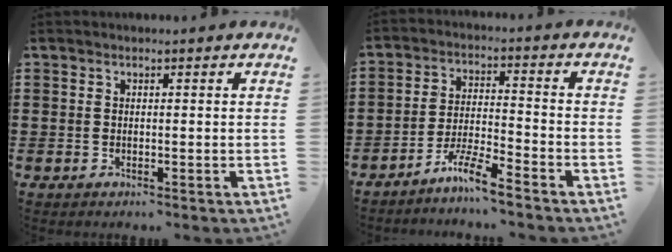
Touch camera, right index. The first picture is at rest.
{"total": 5.8, "force": [-4.9, 0.1, 3.0], "torque": [-0.073, -0.005, -0.096]}